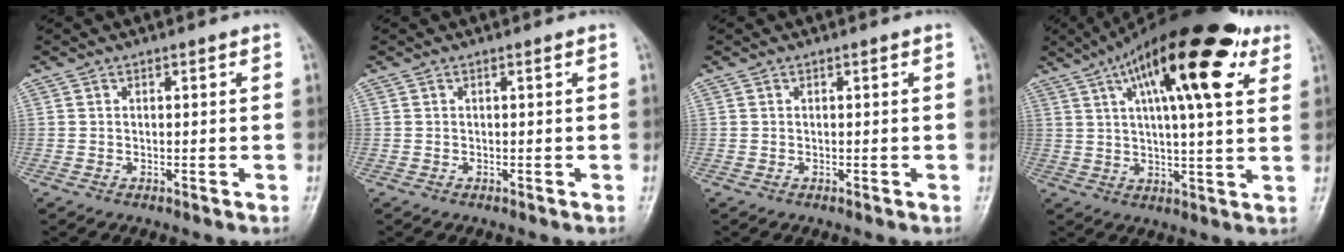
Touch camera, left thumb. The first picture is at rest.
{"total": 0.0}
{"total": 0.0}
{"total": 22.0, "force": [10.3, 6.5, 18.3], "torque": [-0.273, 0.002, 0.158]}